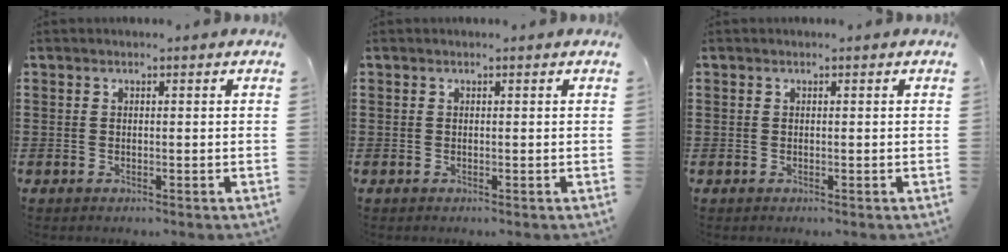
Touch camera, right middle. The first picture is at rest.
{"total": 0.0}
{"total": 0.0}